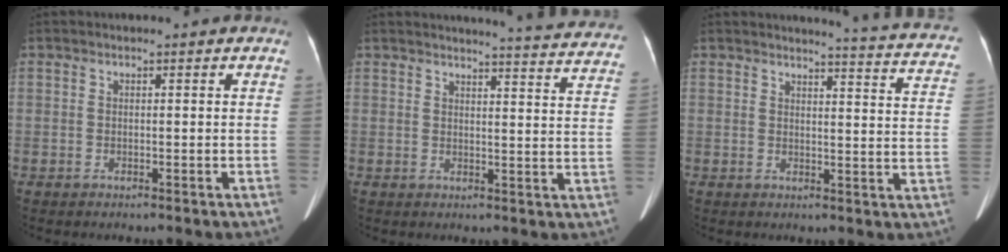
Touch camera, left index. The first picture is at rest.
{"total": 17.6, "force": [17.2, 0.6, 3.8], "torque": [-0.038, -0.084, 0.174]}
{"total": 14.0, "force": [13.5, 0.5, 3.9], "torque": [-0.031, -0.079, 0.120]}